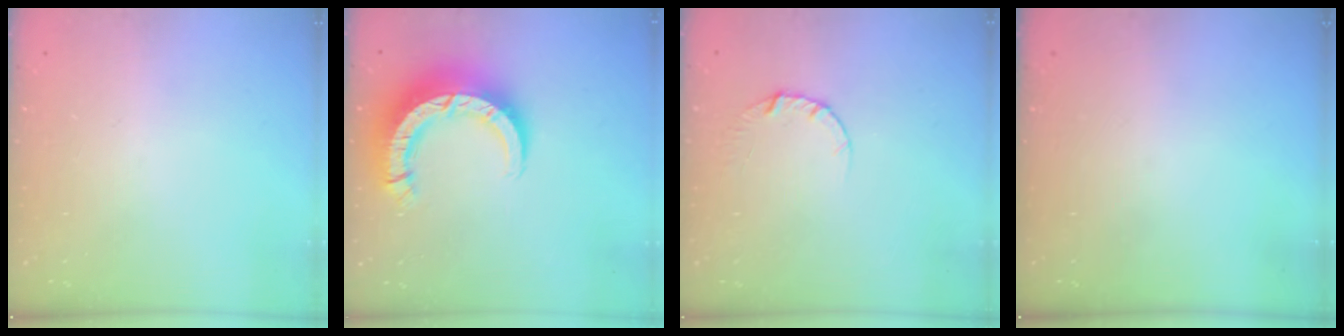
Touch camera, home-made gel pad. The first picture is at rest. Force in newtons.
{"total": 12.5, "press": 12.4, "slide": 1.3}
{"total": 3.4, "press": 3.4, "slide": 0.4}
{"total": 0.0}